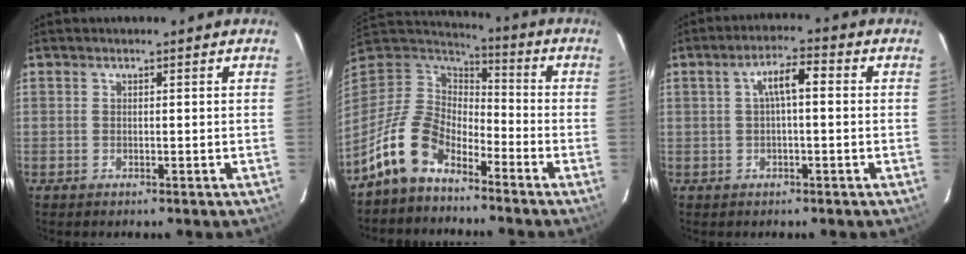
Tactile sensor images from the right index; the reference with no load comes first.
{"total": 12.9, "force": [-8.1, 7.0, 7.1], "torque": [-0.155, 0.010, -0.160]}
{"total": 4.9, "force": [0.3, 1.3, 4.7], "torque": [-0.084, 0.016, 0.009]}